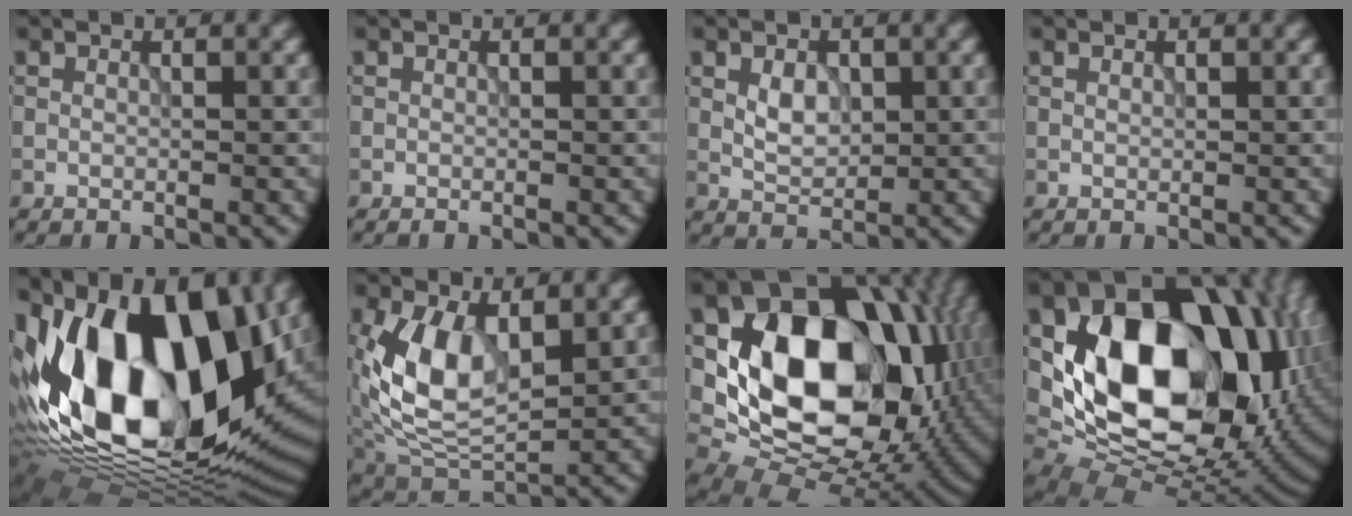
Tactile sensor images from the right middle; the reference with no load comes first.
{"total": 0.0}
{"total": 2.4, "force": [0.2, 1.7, 1.7], "torque": [-0.033, -0.003, 0.003]}
{"total": 0.0}
{"total": 20.3, "force": [1.6, 11.8, 16.4], "torque": [-0.303, 0.000, 0.013]}
{"total": 8.6, "force": [1.0, 4.9, 7.0], "torque": [-0.150, -0.007, 0.017]}
{"total": 17.2, "force": [1.9, 12.5, 11.6], "torque": [-0.193, -0.010, 0.034]}
{"total": 19.5, "force": [2.8, 13.5, 13.7], "torque": [-0.253, -0.020, 0.067]}